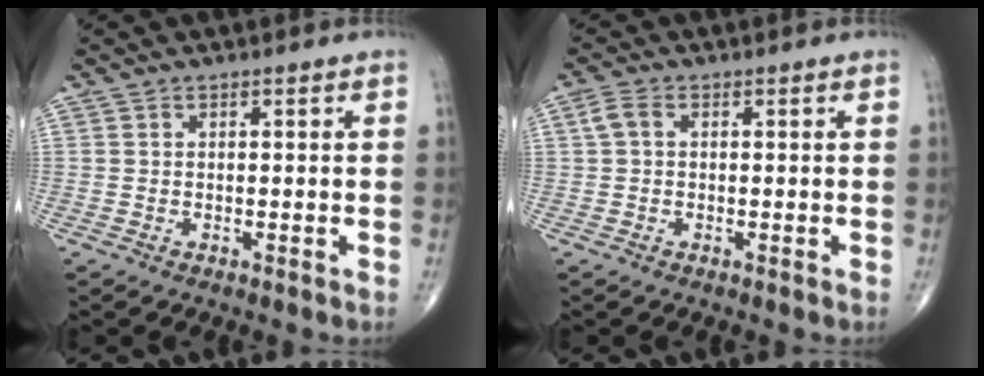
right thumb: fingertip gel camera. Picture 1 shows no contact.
{"total": 2.5, "force": [0.4, 1.6, 1.9], "torque": [-0.041, 0.010, 0.006]}